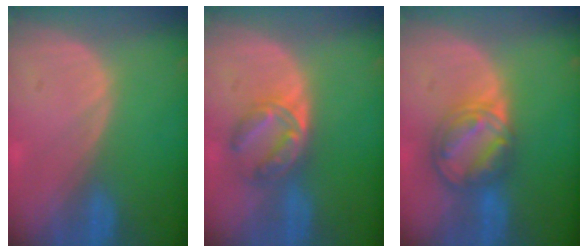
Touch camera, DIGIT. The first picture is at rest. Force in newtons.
{"total": 5.8, "press": 5.5, "slide": 1.8}
{"total": 8.2, "press": 7.0, "slide": 4.2}